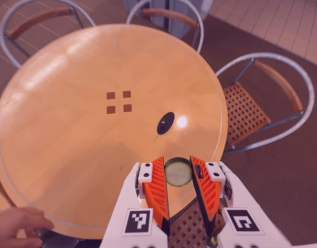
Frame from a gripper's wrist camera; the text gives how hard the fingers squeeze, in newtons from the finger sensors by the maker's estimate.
{"total": 7.3, "left": 7.2, "right": 7.4}